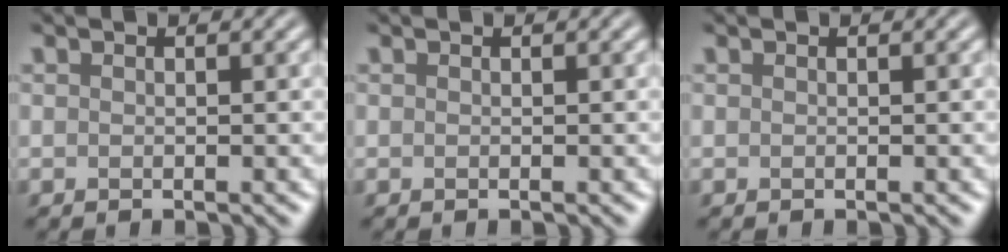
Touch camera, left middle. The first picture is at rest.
{"total": 0.0}
{"total": 0.0}